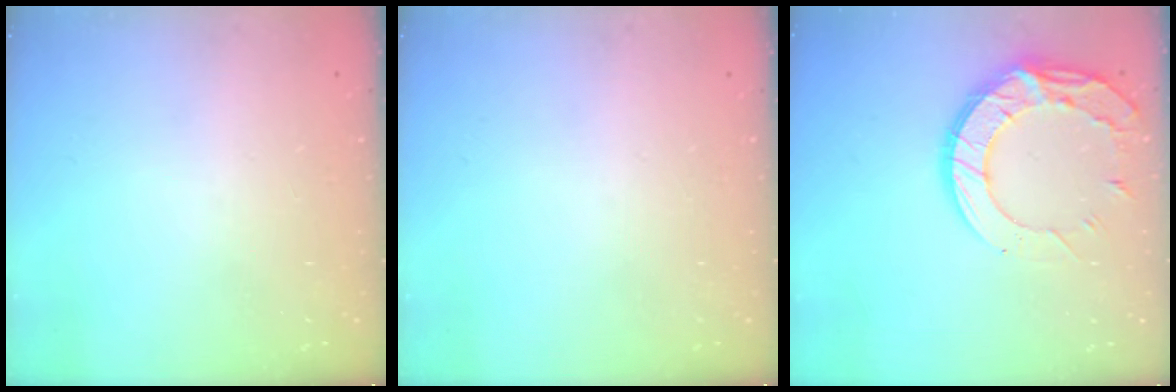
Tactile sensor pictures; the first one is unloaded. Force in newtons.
{"total": 0.0}
{"total": 14.4, "press": 14.3, "slide": 1.2}